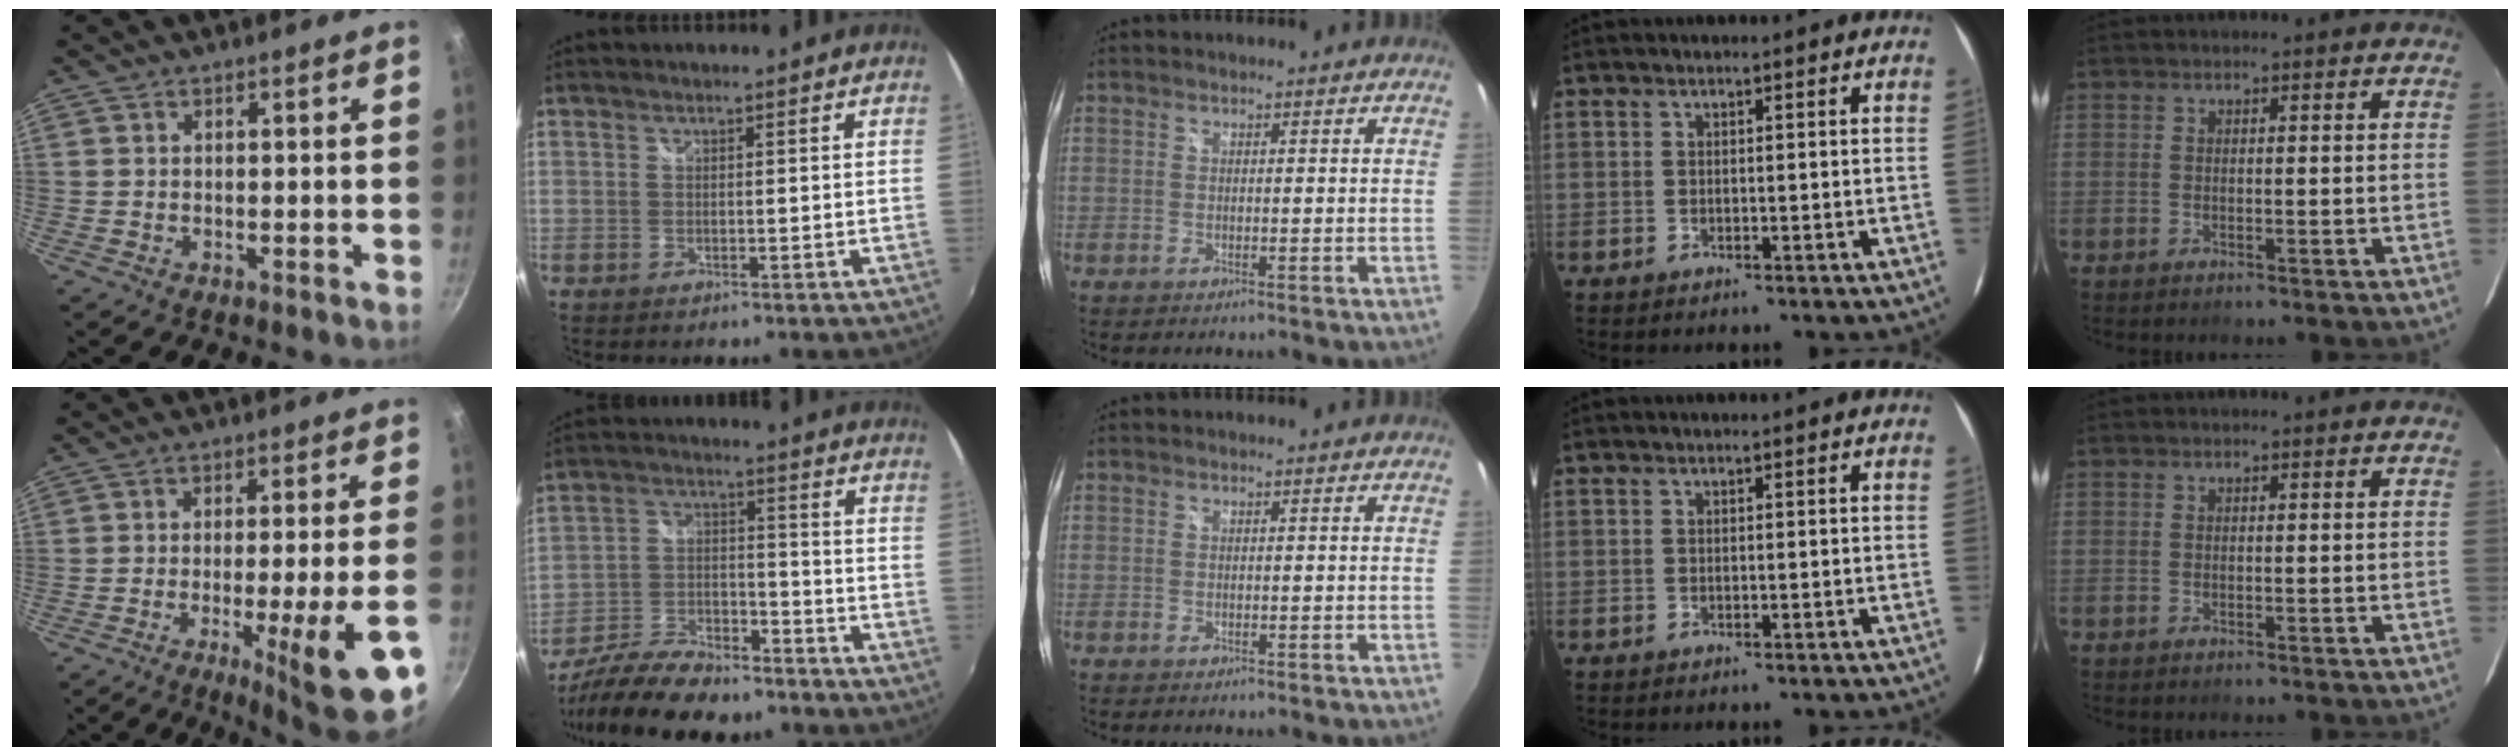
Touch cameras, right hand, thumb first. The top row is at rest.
{"thumb": {"total": 16.2, "force": [-5.9, 1.9, 14.9], "torque": [-0.194, 0.011, -0.077]}, "index": {"total": 18.4, "force": [-14.7, 6.2, 9.2], "torque": [-0.185, -0.015, -0.246]}}